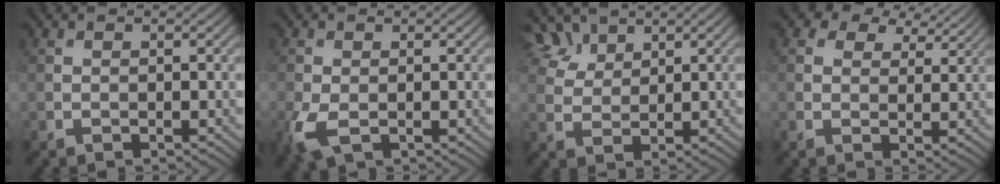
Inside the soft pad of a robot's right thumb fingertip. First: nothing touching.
{"total": 4.2, "force": [-1.5, 2.4, 3.2], "torque": [-0.090, -0.023, -0.025]}
{"total": 5.1, "force": [3.7, 2.6, 2.2], "torque": [-0.058, 0.005, 0.080]}
{"total": 7.9, "force": [5.5, 4.3, 3.8], "torque": [-0.066, 0.000, 0.074]}